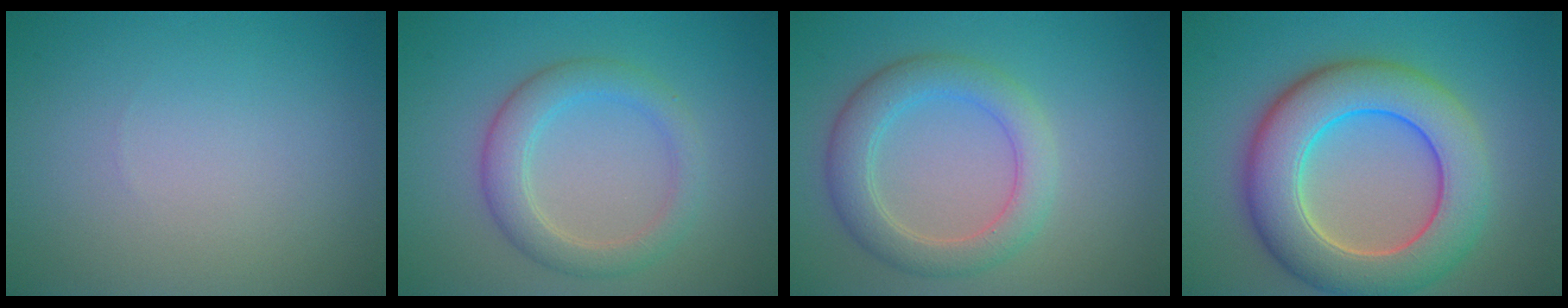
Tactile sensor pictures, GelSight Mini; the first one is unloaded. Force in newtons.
{"total": 3.6, "press": 3.6, "slide": 0.1}
{"total": 4.4, "press": 4.4, "slide": 0.1}
{"total": 9.5, "press": 9.5, "slide": 0.3}